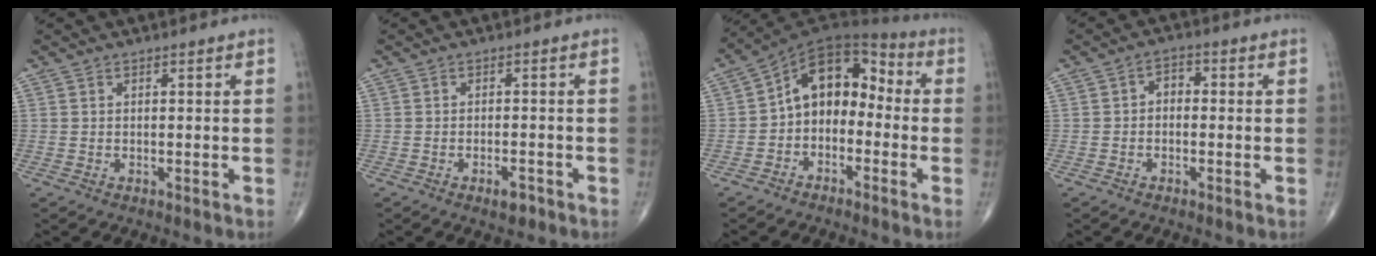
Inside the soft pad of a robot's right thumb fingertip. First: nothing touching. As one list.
[{"total": 2.6, "force": [-1.6, 1.0, 1.8], "torque": [-0.028, 0.005, -0.025]}, {"total": 11.8, "force": [-1.5, 8.2, 8.3], "torque": [-0.093, 0.059, -0.045]}, {"total": 2.8, "force": [-0.3, 2.0, 2.0], "torque": [-0.016, 0.015, -0.016]}]